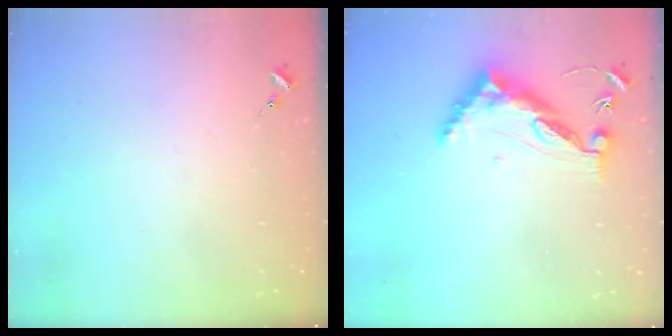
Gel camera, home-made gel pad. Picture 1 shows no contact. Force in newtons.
{"total": 12.1, "press": 12.0, "slide": 1.2}